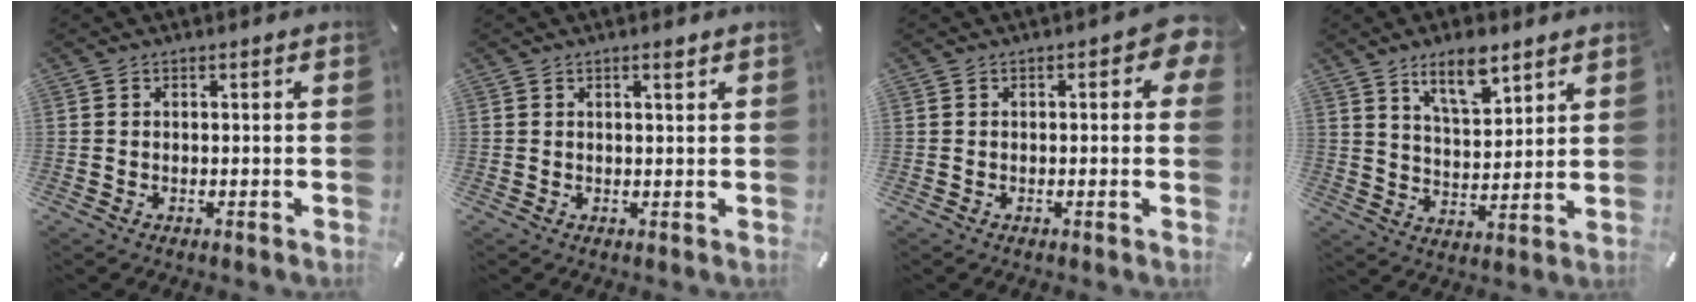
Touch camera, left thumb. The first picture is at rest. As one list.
[{"total": 1.4, "force": [1.0, 0.2, 1.0], "torque": [-0.013, -0.004, 0.015]}, {"total": 3.6, "force": [0.7, 2.0, 3.0], "torque": [-0.034, 0.002, 0.006]}, {"total": 10.4, "force": [7.5, 4.4, 5.8], "torque": [-0.092, -0.034, 0.132]}]